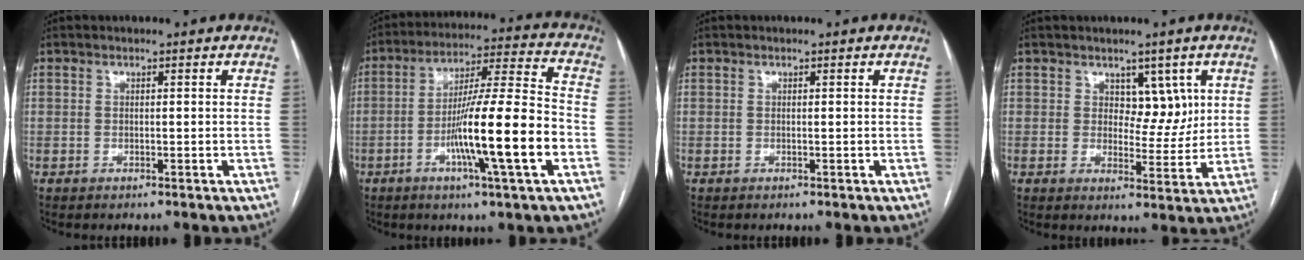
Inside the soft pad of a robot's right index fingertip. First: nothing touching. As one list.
[{"total": 16.2, "force": [-5.0, -0.1, 15.4], "torque": [-0.261, -0.001, -0.084]}, {"total": 0.0}, {"total": 5.1, "force": [2.2, 3.1, 3.4], "torque": [-0.036, 0.001, 0.035]}]